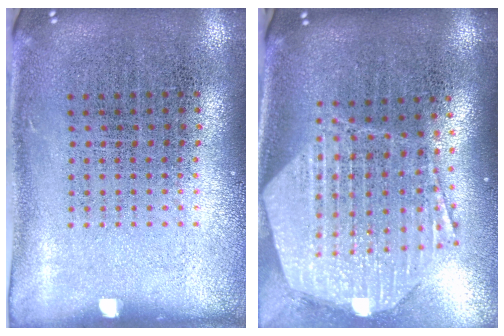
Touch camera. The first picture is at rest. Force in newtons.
{"total": 2.9, "press": 2.3, "slide": 1.8}